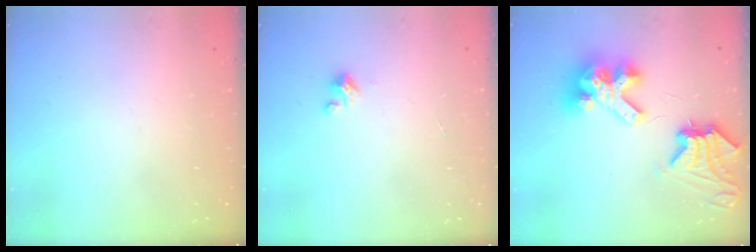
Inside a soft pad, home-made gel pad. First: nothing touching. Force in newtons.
{"total": 2.0, "press": 2.0, "slide": 0.2}
{"total": 12.4, "press": 12.3, "slide": 1.4}